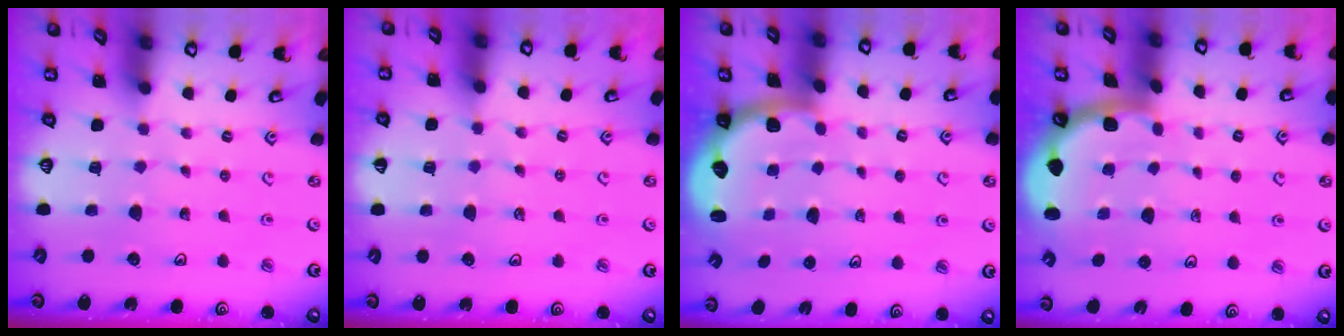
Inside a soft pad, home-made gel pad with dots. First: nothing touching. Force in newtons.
{"total": 2.5, "press": 2.5, "slide": 0.4}
{"total": 2.5, "press": 2.1, "slide": 1.3}
{"total": 1.7, "press": 1.7, "slide": 0.0}